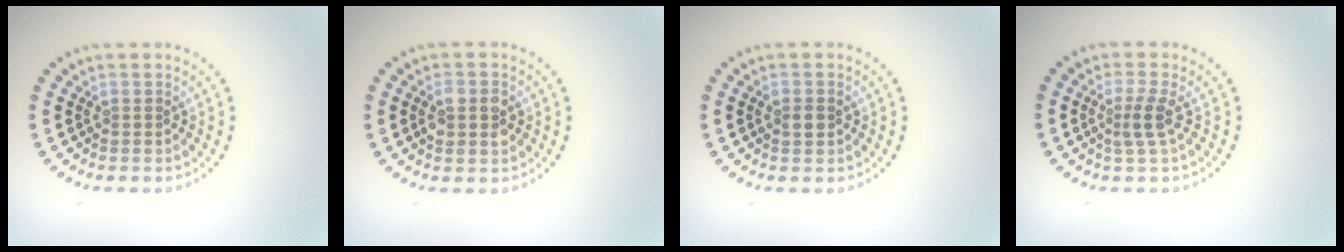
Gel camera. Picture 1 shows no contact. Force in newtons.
{"total": 2.9, "press": 2.9, "slide": 0.3}
{"total": 1.2, "press": 1.2, "slide": 0.2}
{"total": 2.0, "press": 1.5, "slide": 1.3}